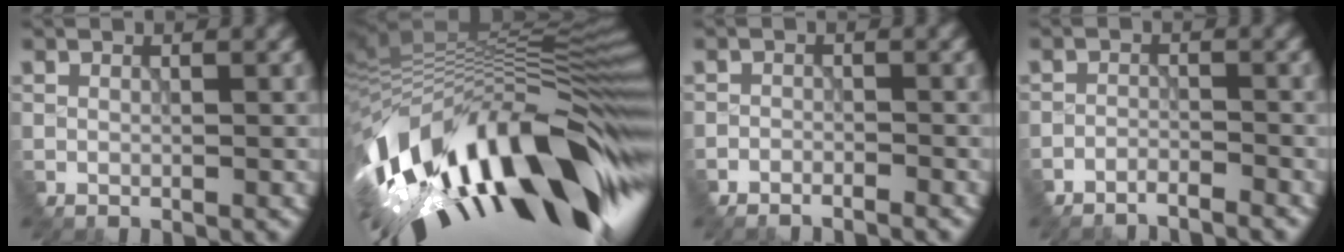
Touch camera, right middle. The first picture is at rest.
{"total": 16.5, "force": [-6.6, 5.6, 14.0], "torque": [-0.240, -0.007, -0.094]}
{"total": 3.0, "force": [-2.9, -0.6, -0.4], "torque": [-0.006, 0.004, -0.033]}
{"total": 3.3, "force": [-3.2, -0.7, -0.4], "torque": [-0.007, -0.001, -0.042]}